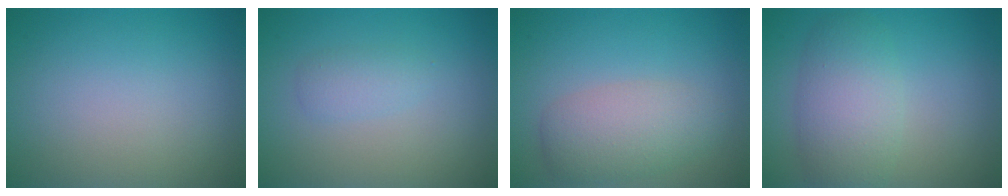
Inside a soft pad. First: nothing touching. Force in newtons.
{"total": 1.4, "press": 1.4, "slide": 0.0}
{"total": 4.0, "press": 4.0, "slide": 0.1}
{"total": 5.0, "press": 5.0, "slide": 0.3}